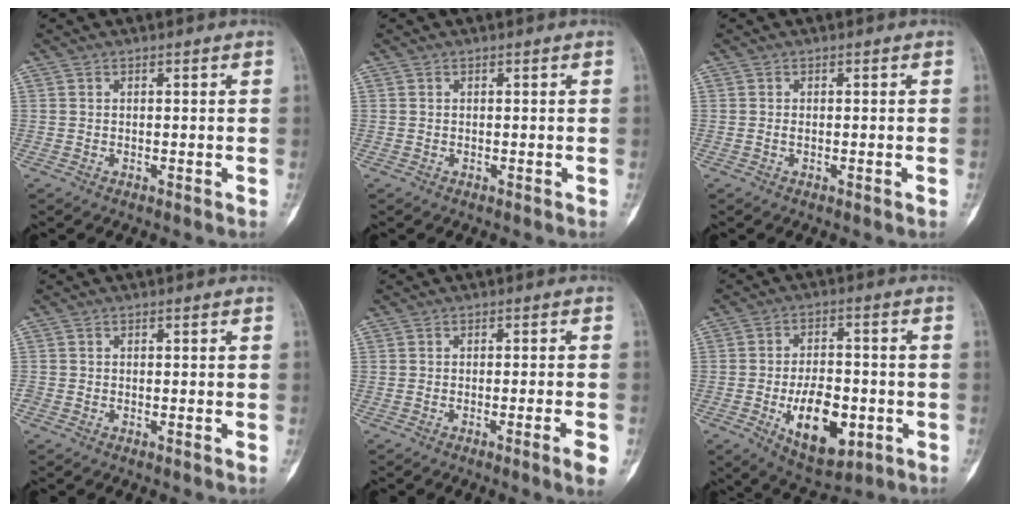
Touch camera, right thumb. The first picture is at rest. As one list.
[{"total": 0.0}, {"total": 0.7, "force": [-0.1, 0.1, 0.7], "torque": [-0.011, 0.000, -0.001]}, {"total": 0.8, "force": [-0.5, 0.3, 0.6], "torque": [-0.008, -0.001, -0.013]}, {"total": 4.0, "force": [-1.9, -0.2, 3.6], "torque": [-0.055, 0.002, -0.028]}, {"total": 13.6, "force": [-4.0, 7.3, 10.8], "torque": [-0.146, 0.013, -0.052]}]